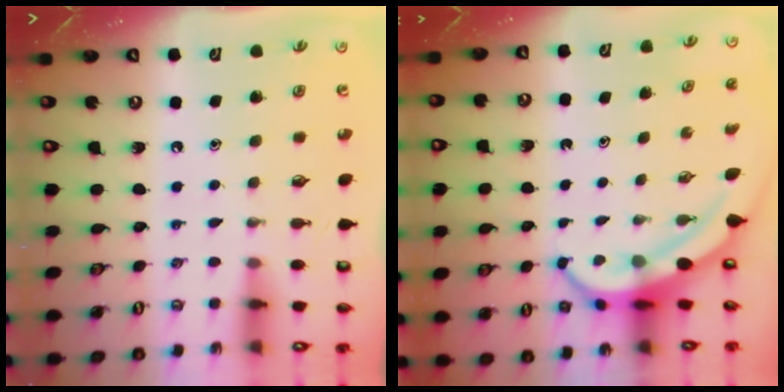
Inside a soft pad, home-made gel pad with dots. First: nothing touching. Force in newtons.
{"total": 6.4, "press": 6.3, "slide": 0.8}